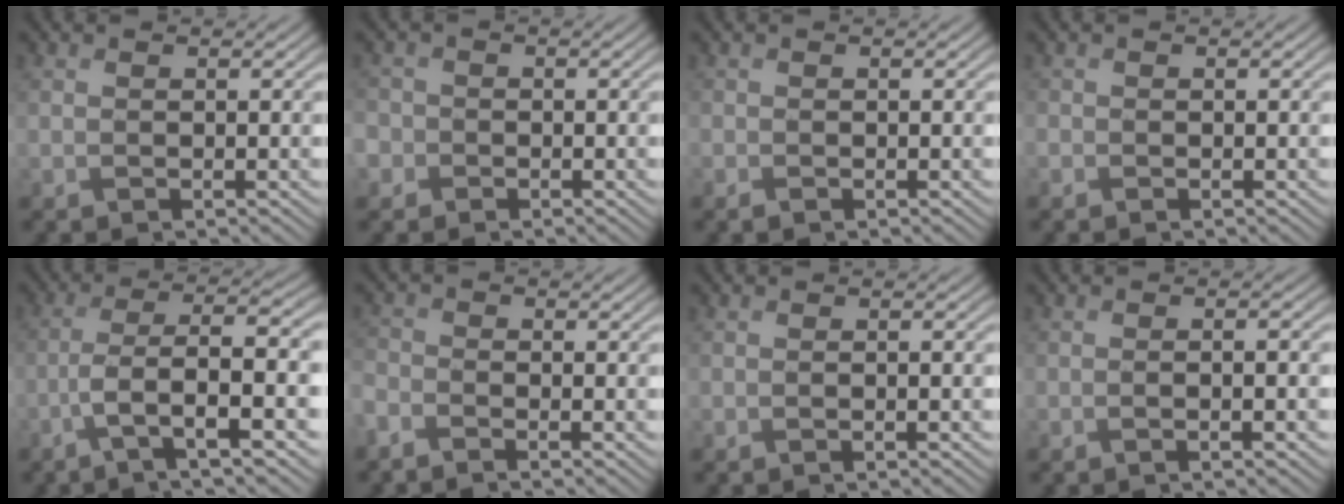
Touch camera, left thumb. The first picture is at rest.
{"total": 2.9, "force": [-1.0, 2.7, 0.5], "torque": [-0.013, -0.003, -0.032]}
{"total": 0.9, "force": [-0.6, 0.7, 0.3], "torque": [-0.007, -0.005, -0.013]}
{"total": 0.8, "force": [-0.5, 0.7, 0.0], "torque": [-0.001, -0.005, -0.015]}
{"total": 7.9, "force": [-3.3, 1.4, 7.1], "torque": [-0.114, 0.013, -0.072]}
{"total": 3.0, "force": [-2.5, 1.1, 1.1], "torque": [-0.030, -0.008, -0.068]}
{"total": 0.8, "force": [-0.4, 0.1, 0.7], "torque": [-0.012, 0.000, -0.005]}
{"total": 2.1, "force": [-0.8, 0.4, 1.9], "torque": [-0.031, 0.005, -0.015]}